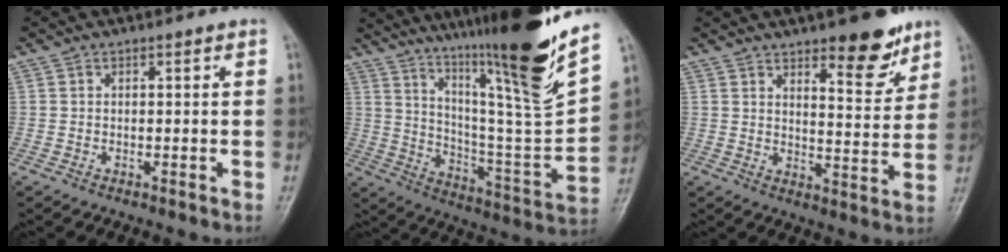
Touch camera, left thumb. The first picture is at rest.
{"total": 27.5, "force": [18.6, 1.7, 20.2], "torque": [-0.298, -0.095, 0.303]}
{"total": 10.6, "force": [7.1, 3.5, 7.1], "torque": [-0.071, -0.047, 0.101]}